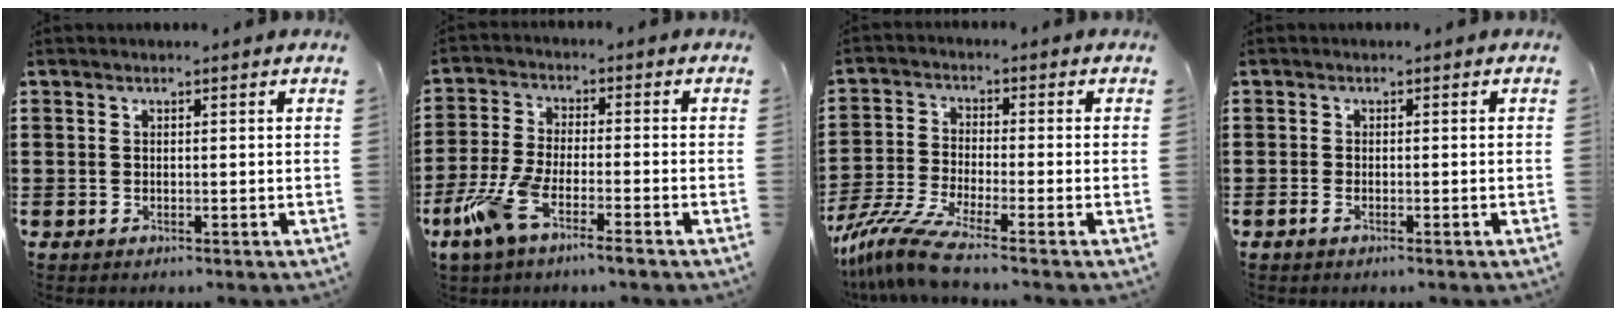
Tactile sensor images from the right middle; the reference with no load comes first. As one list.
[{"total": 7.3, "force": [-4.8, 1.3, 5.3], "torque": [-0.135, -0.017, -0.095]}, {"total": 7.5, "force": [-6.0, 0.6, 4.5], "torque": [-0.116, -0.019, -0.122]}, {"total": 0.6, "force": [-0.4, 0.1, 0.5], "torque": [-0.010, -0.004, -0.006]}]